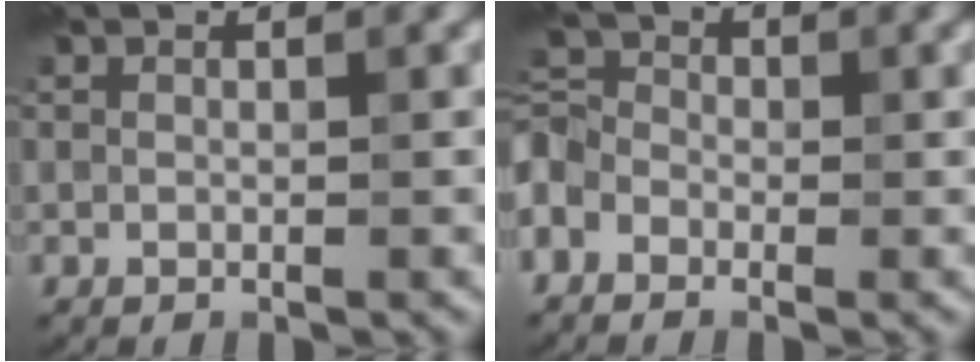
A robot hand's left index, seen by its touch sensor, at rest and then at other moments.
{"total": 4.9, "force": [-2.2, 3.6, 2.5], "torque": [-0.061, 0.005, -0.050]}